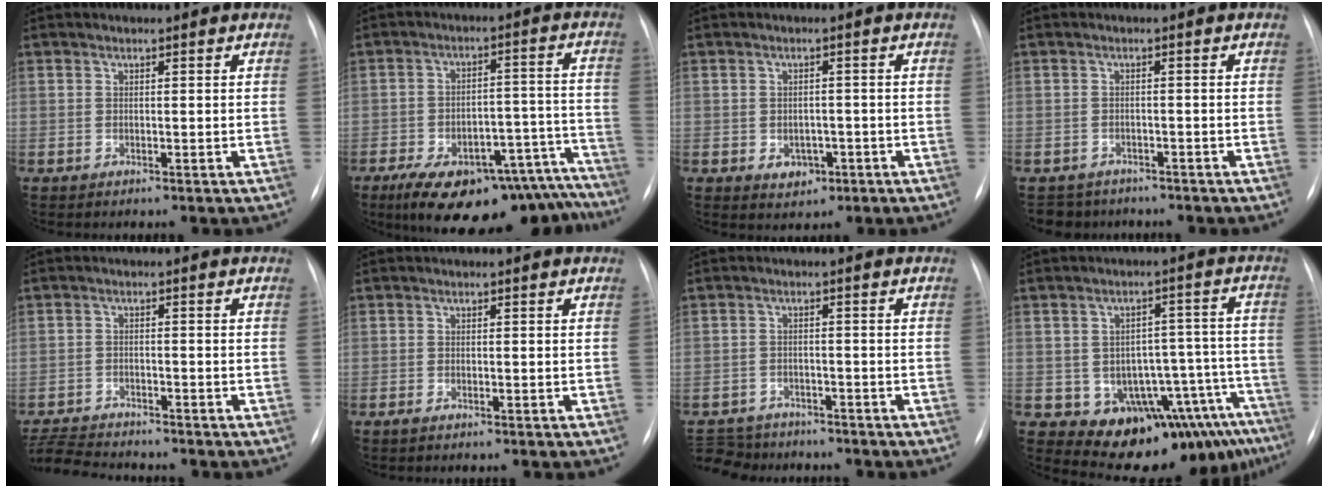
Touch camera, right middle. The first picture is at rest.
{"total": 22.2, "force": [-17.9, 8.2, 10.3], "torque": [-0.103, 0.040, -0.241]}
{"total": 3.0, "force": [-1.1, 2.3, 1.6], "torque": [-0.018, 0.005, -0.004]}
{"total": 3.7, "force": [-3.3, 1.7, -0.5], "torque": [0.006, 0.000, -0.051]}
{"total": 7.5, "force": [-7.3, 0.3, 1.5], "torque": [-0.030, -0.011, -0.126]}
{"total": 1.1, "force": [-0.9, 0.2, 0.6], "torque": [-0.015, -0.003, -0.011]}
{"total": 8.1, "force": [-7.4, 3.1, 1.1], "torque": [-0.024, 0.003, -0.111]}
{"total": 13.5, "force": [-8.7, 7.2, 7.4], "torque": [-0.064, 0.055, -0.104]}